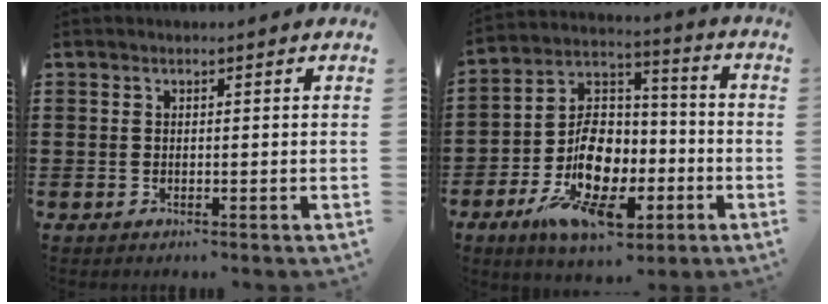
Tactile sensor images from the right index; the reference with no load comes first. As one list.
[{"total": 12.8, "force": [-5.5, 7.9, 8.4], "torque": [-0.162, 0.010, -0.099]}]